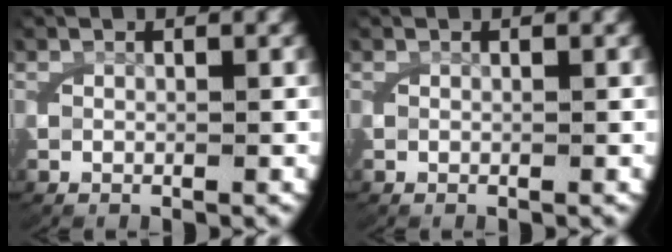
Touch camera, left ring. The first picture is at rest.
{"total": 0.0}